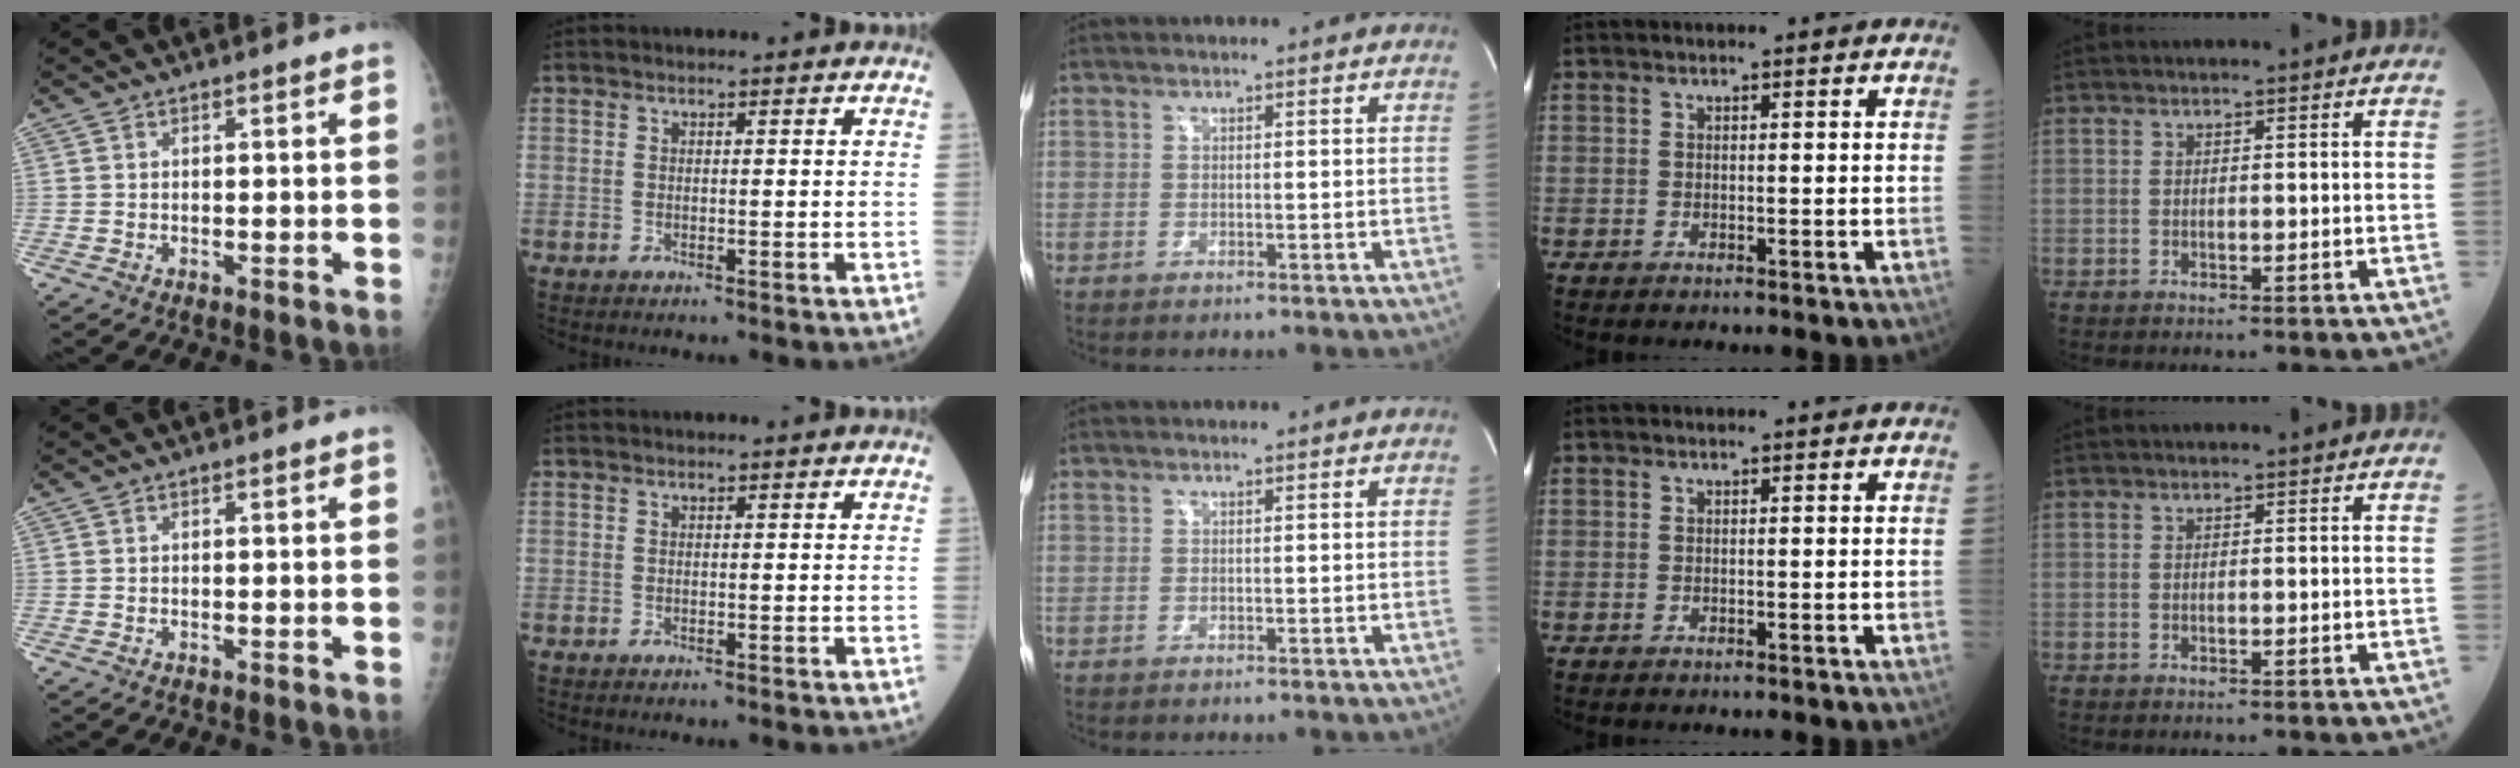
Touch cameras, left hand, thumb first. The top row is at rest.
{}